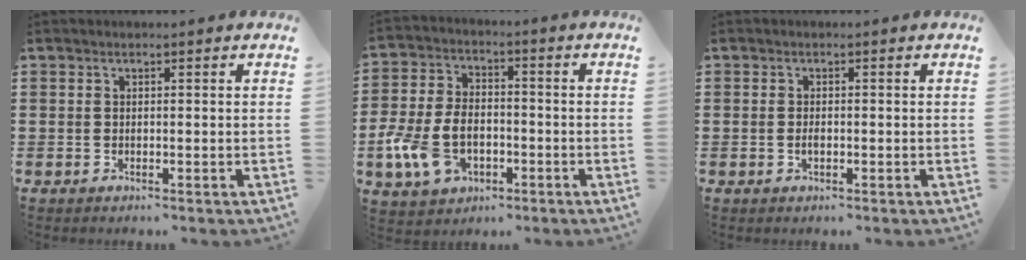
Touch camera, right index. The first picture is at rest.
{"total": 8.9, "force": [-2.9, 6.0, 5.9], "torque": [-0.150, 0.007, -0.057]}
{"total": 1.1, "force": [-0.3, 0.5, 1.0], "torque": [-0.020, -0.003, -0.004]}